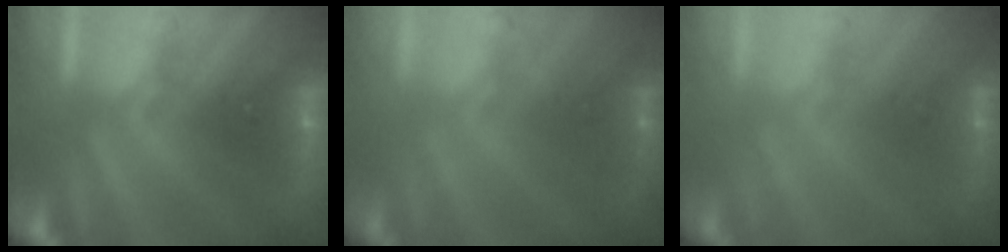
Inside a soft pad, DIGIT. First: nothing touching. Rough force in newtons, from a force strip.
{"total": 1.1}
{"total": 1.0}